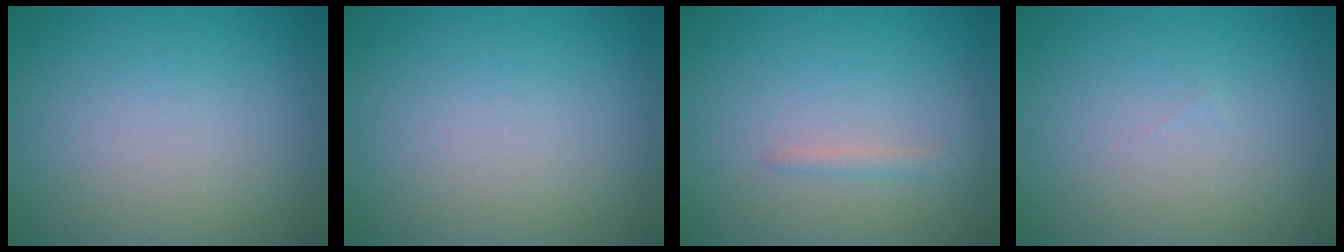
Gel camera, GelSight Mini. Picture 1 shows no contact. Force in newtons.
{"total": 0.0}
{"total": 0.9, "press": 0.9, "slide": 0.1}
{"total": 0.0}